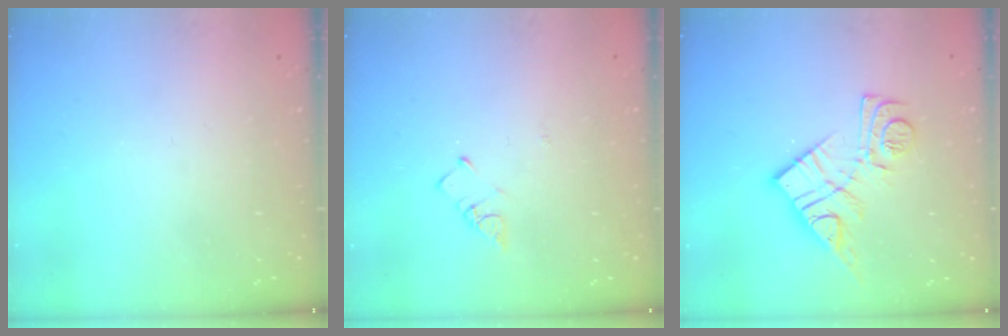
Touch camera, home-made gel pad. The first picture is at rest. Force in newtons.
{"total": 2.6, "press": 2.6, "slide": 0.5}
{"total": 13.5, "press": 13.5, "slide": 0.8}